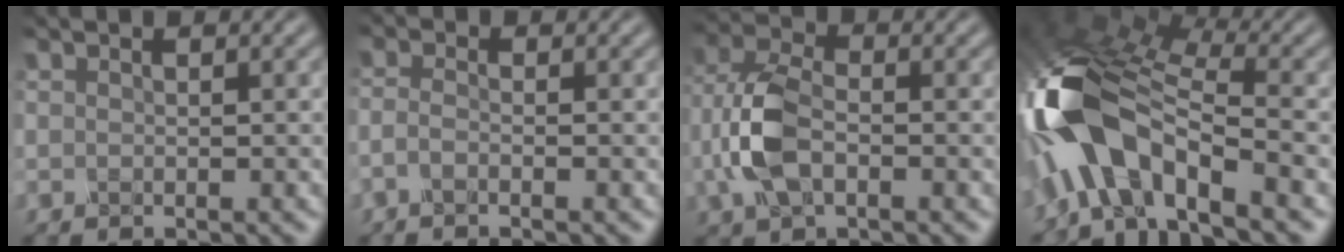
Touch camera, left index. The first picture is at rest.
{"total": 1.4, "force": [-0.9, 0.4, 1.0], "torque": [-0.027, -0.002, -0.027]}
{"total": 5.7, "force": [-1.3, 3.5, 4.4], "torque": [-0.111, 0.008, -0.034]}
{"total": 11.6, "force": [-4.8, 5.1, 9.3], "torque": [-0.175, 0.016, -0.099]}